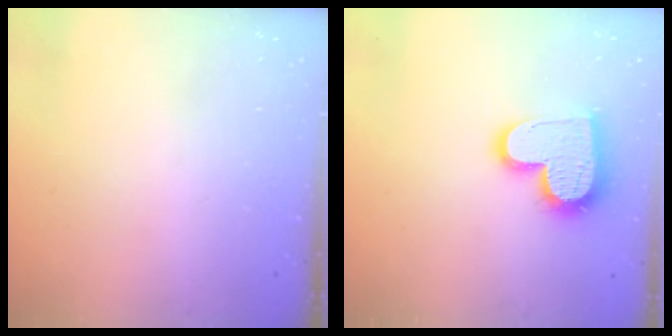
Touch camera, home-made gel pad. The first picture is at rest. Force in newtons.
{"total": 16.1, "press": 16.0, "slide": 1.2}